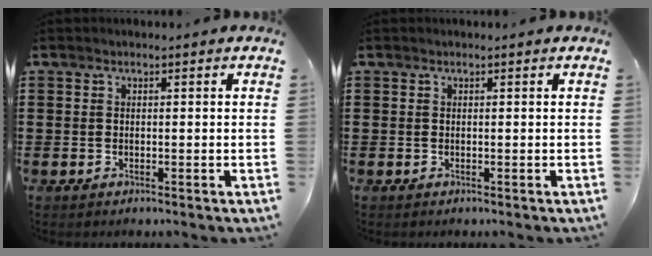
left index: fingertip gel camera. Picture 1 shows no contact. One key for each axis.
{"total": 0.0}